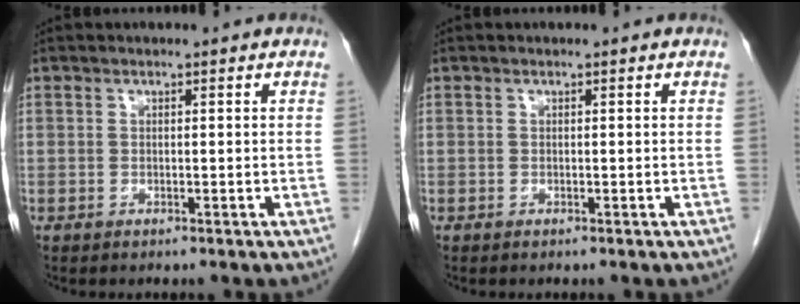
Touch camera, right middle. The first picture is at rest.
{"total": 0.0}